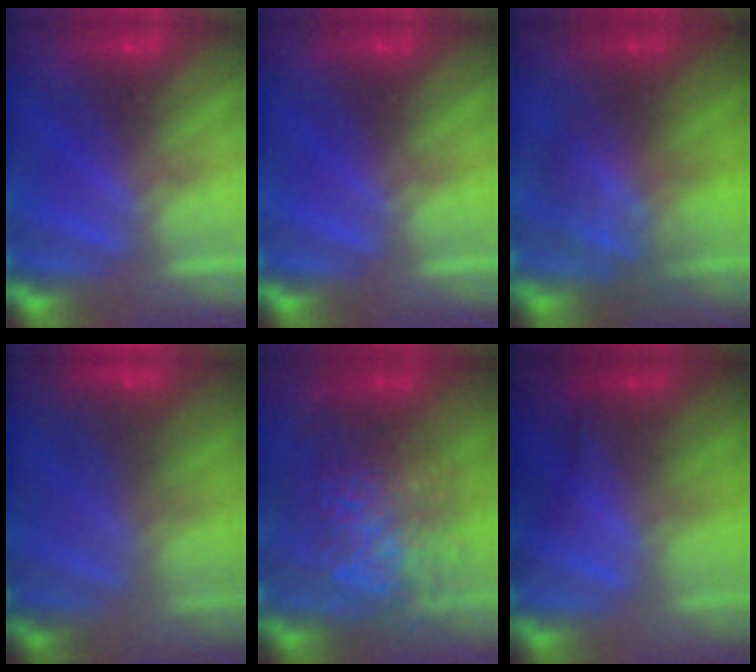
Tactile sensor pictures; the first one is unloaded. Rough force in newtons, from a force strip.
{"total": 0.0}
{"total": 2.9}
{"total": 2.9}
{"total": 13.2}
{"total": 1.3}